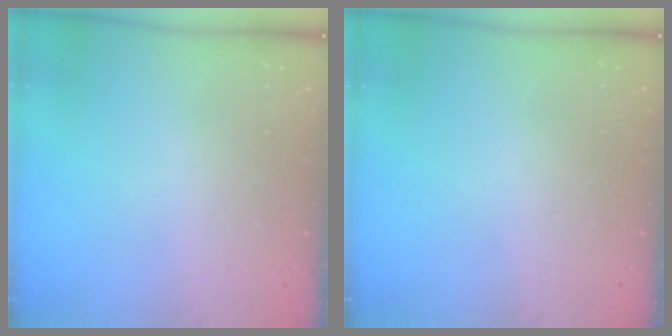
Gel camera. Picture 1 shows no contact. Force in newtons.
{"total": 0.0}